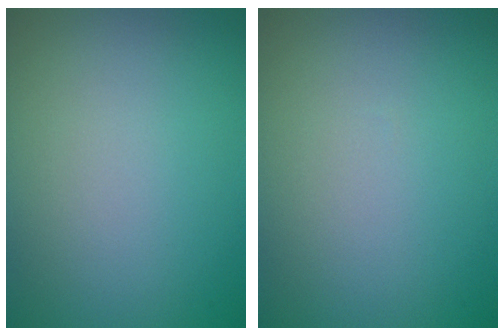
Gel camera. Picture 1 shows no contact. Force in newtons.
{"total": 0.0}